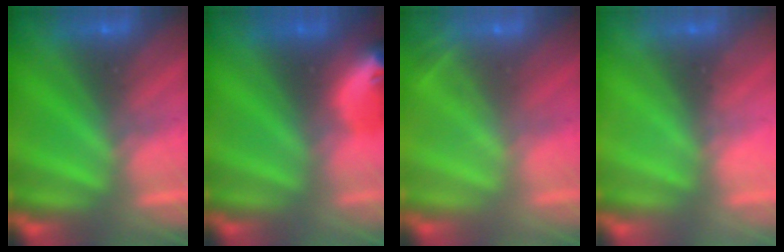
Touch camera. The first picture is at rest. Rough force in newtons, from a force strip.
{"total": 8.1}
{"total": 2.0}
{"total": 2.1}